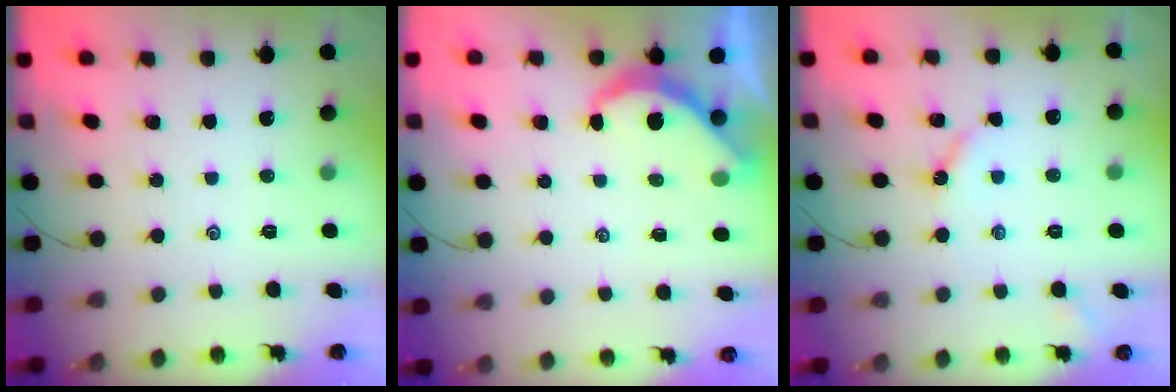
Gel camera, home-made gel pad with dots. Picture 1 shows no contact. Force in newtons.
{"total": 6.4, "press": 6.4, "slide": 0.1}
{"total": 4.7, "press": 4.7, "slide": 0.7}